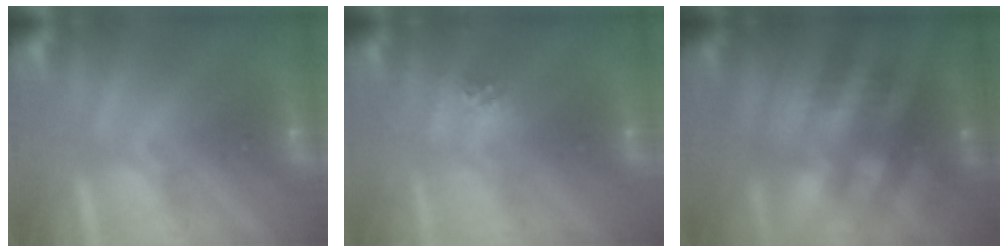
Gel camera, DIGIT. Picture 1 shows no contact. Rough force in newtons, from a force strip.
{"total": 2.2}
{"total": 2.4}